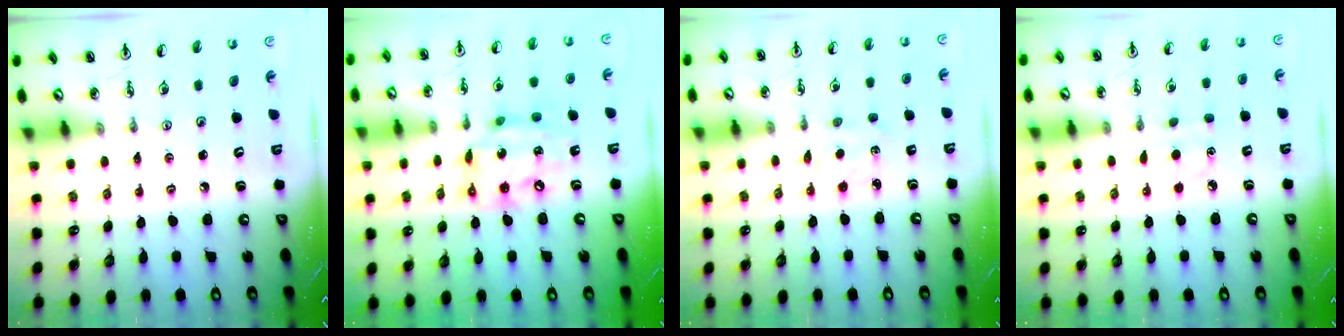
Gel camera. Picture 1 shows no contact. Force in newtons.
{"total": 14.0, "press": 13.9, "slide": 1.0}
{"total": 1.5, "press": 1.4, "slide": 0.4}
{"total": 4.0, "press": 3.9, "slide": 0.4}